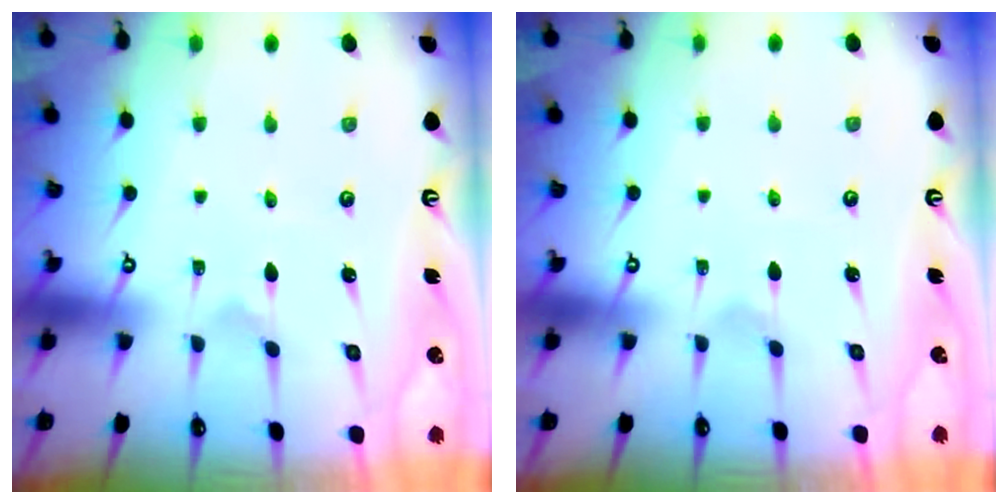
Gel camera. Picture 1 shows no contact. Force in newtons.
{"total": 0.8, "press": 0.8, "slide": 0.0}